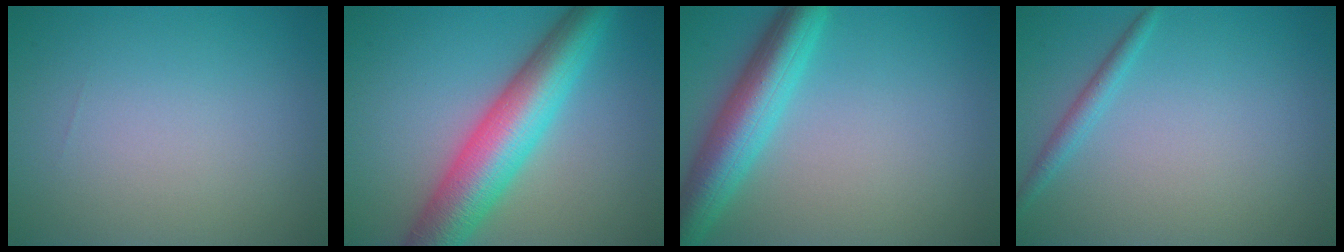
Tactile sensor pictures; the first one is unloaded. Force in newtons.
{"total": 9.1, "press": 9.1, "slide": 0.1}
{"total": 6.3, "press": 6.3, "slide": 0.3}
{"total": 1.5, "press": 1.5, "slide": 0.1}